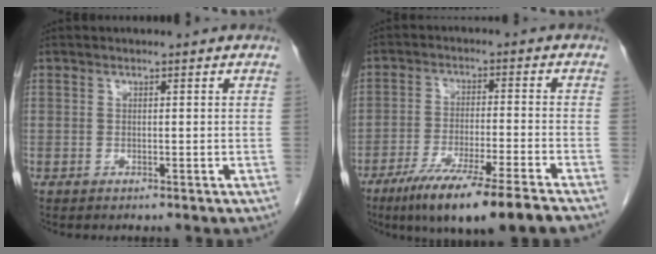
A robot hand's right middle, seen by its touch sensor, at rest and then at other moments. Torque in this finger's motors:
{"motor_torque": [1.19, -0.95, 0.56, 0.14]}